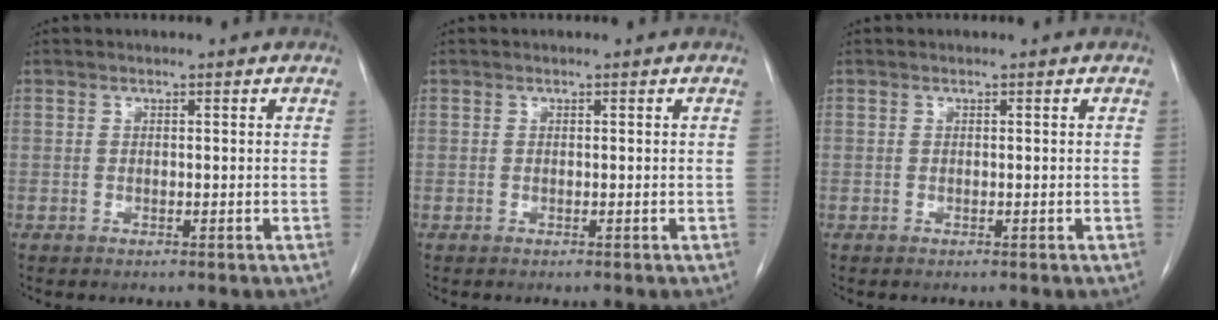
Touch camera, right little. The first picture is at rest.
{"total": 0.0}
{"total": 0.0}